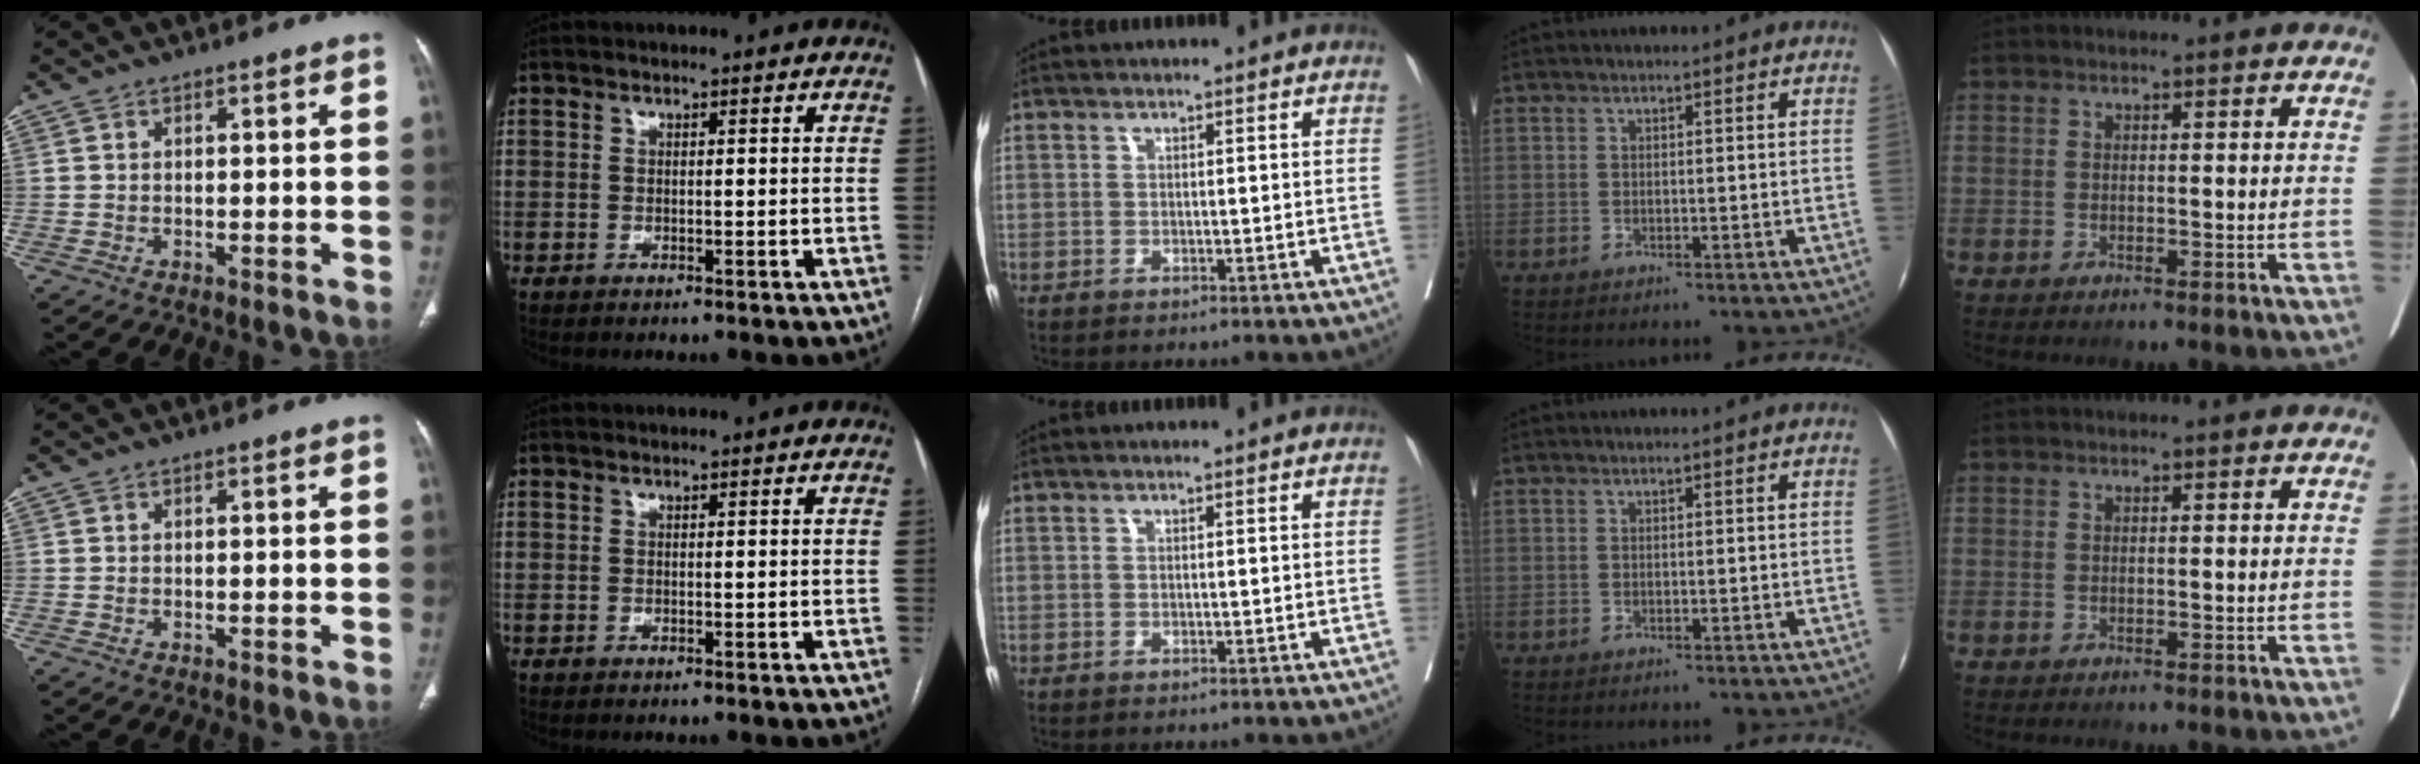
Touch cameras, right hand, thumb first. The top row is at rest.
{}